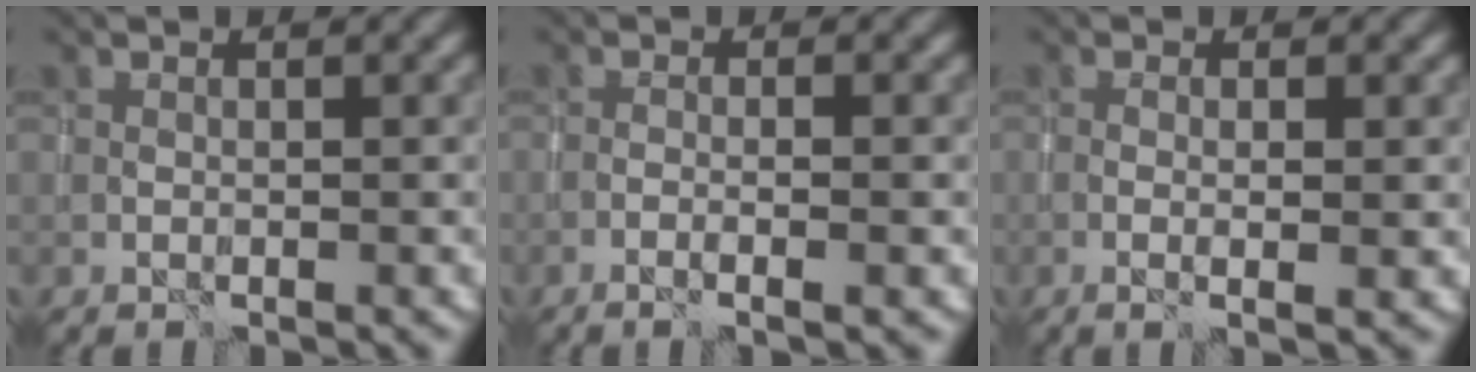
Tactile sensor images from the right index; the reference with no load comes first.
{"total": 2.0, "force": [-0.9, 0.1, 1.8], "torque": [-0.031, 0.007, -0.020]}
{"total": 2.4, "force": [-0.2, 0.2, 2.4], "torque": [-0.042, -0.003, -0.004]}